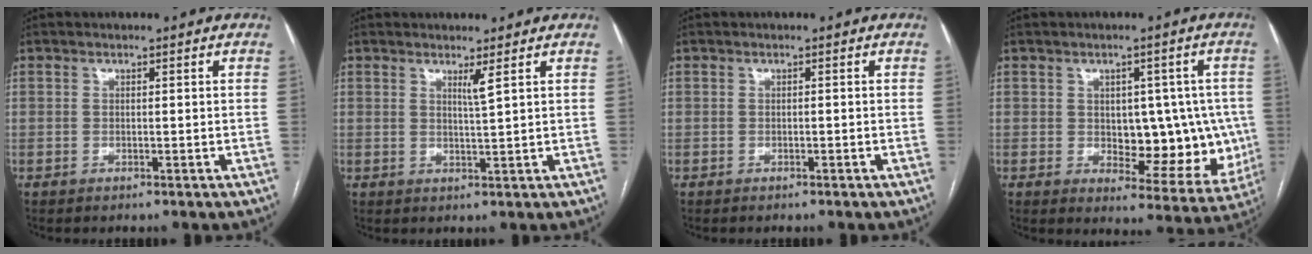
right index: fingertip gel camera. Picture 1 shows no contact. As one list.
[{"total": 1.9, "force": [1.2, -0.6, 1.3], "torque": [-0.026, -0.015, 0.024]}, {"total": 0.0}, {"total": 12.0, "force": [-0.1, 6.3, 10.2], "torque": [-0.108, 0.010, 0.018]}]